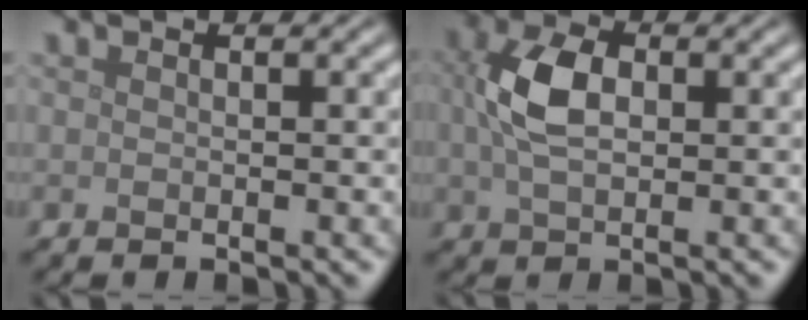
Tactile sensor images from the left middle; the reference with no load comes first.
{"total": 4.9, "force": [0.7, 3.1, 3.7], "torque": [-0.089, 0.002, 0.011]}